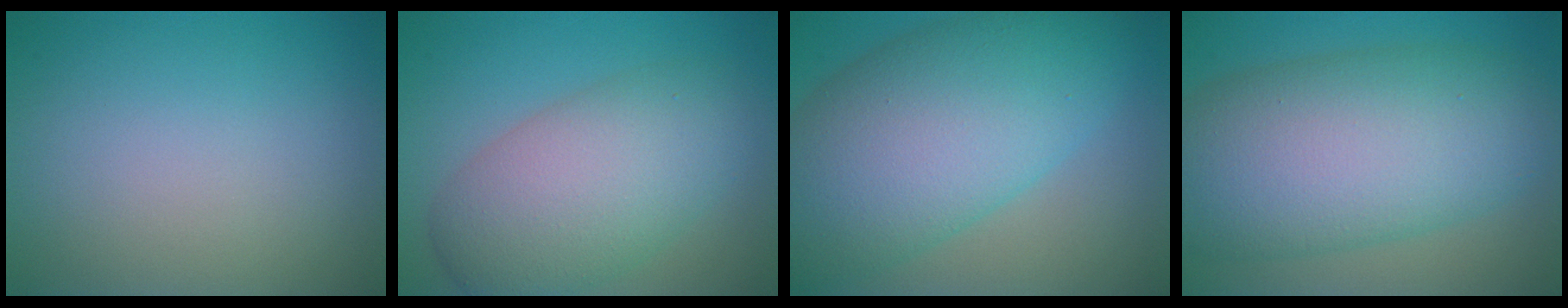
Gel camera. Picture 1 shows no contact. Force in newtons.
{"total": 8.0, "press": 8.0, "slide": 0.4}
{"total": 12.4, "press": 12.4, "slide": 0.4}
{"total": 12.7, "press": 12.7, "slide": 0.3}